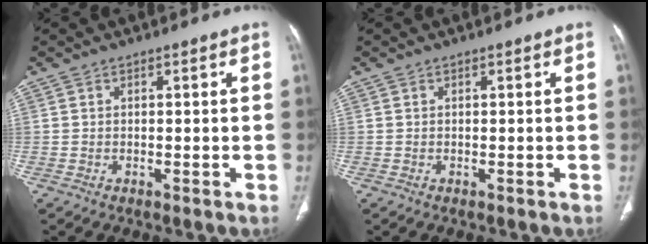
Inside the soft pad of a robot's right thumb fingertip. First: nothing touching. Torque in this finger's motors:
{"motor_torque": [0.00, 0.02, -0.02, 0.00, 0.01]}